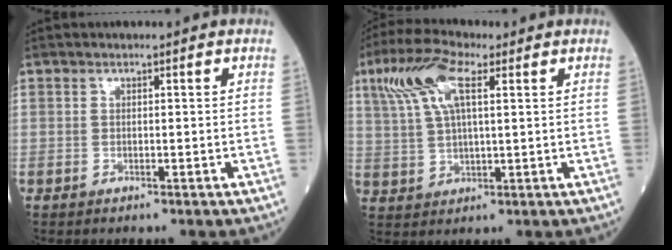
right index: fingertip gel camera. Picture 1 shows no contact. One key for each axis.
{"total": 9.4, "fx": 4.2, "fy": 2.7, "fz": 8.0, "tx": -0.182, "ty": 0.025, "tz": 0.086}